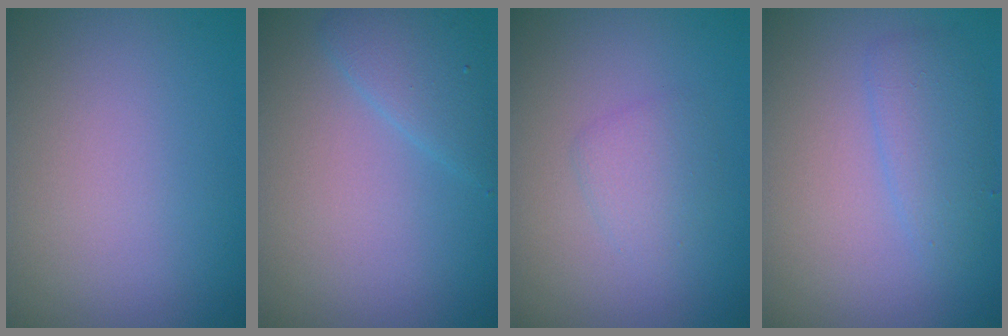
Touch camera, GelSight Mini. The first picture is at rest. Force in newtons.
{"total": 2.6, "press": 2.6, "slide": 0.2}
{"total": 1.6, "press": 1.6, "slide": 0.0}
{"total": 2.4, "press": 2.4, "slide": 0.1}